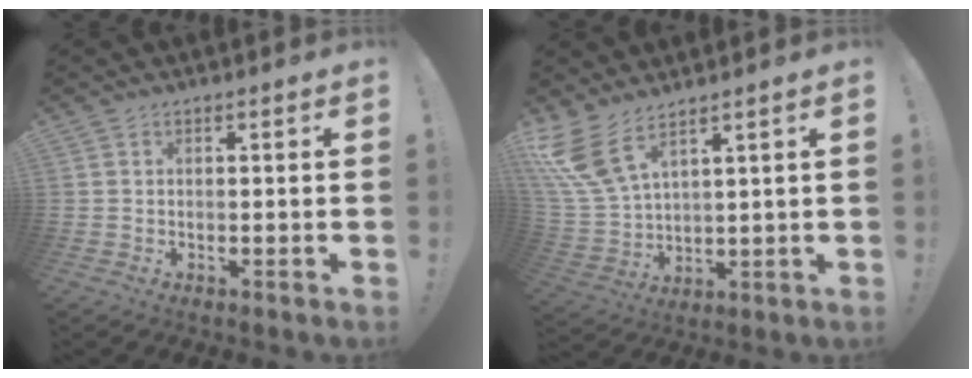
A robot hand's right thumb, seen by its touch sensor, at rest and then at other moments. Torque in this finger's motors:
{"motor_torque": [0.33, 2.63, 0.34, 0.54, 0.09]}